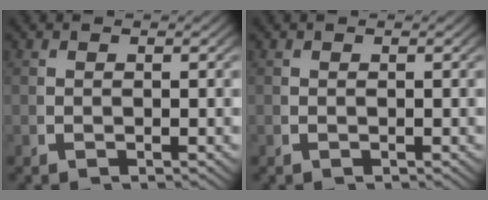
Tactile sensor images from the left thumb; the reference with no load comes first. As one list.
[{"total": 0.0}]